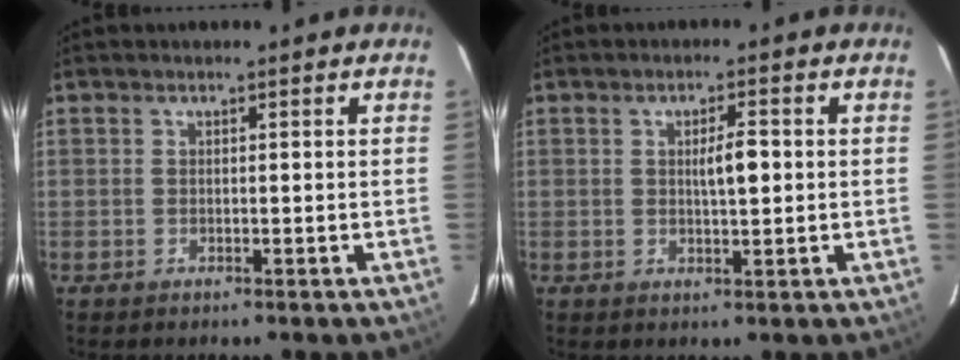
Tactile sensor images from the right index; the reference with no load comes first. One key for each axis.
{"total": 3.4, "fx": 0.3, "fy": 0.6, "fz": 3.4, "tx": -0.055, "ty": 0.002, "tz": 0.005}